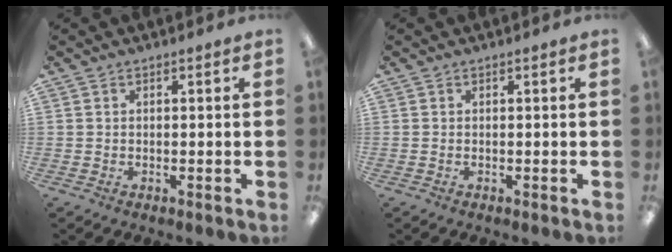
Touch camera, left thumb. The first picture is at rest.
{"total": 0.0}